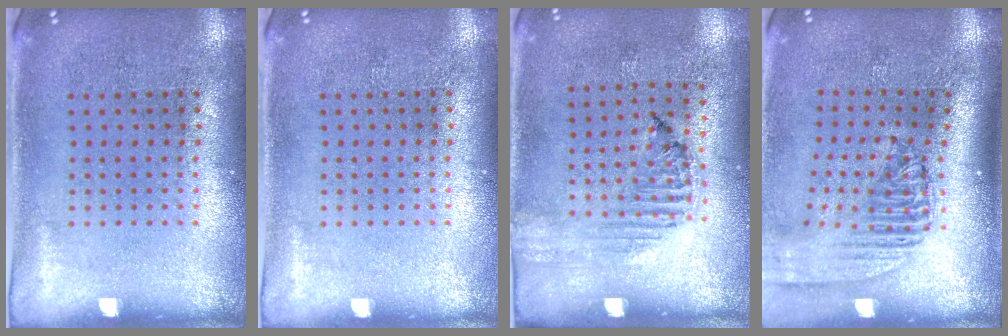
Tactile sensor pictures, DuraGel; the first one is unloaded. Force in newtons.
{"total": 0.0}
{"total": 1.2, "press": 1.1, "slide": 0.2}
{"total": 2.3, "press": 1.8, "slide": 1.5}